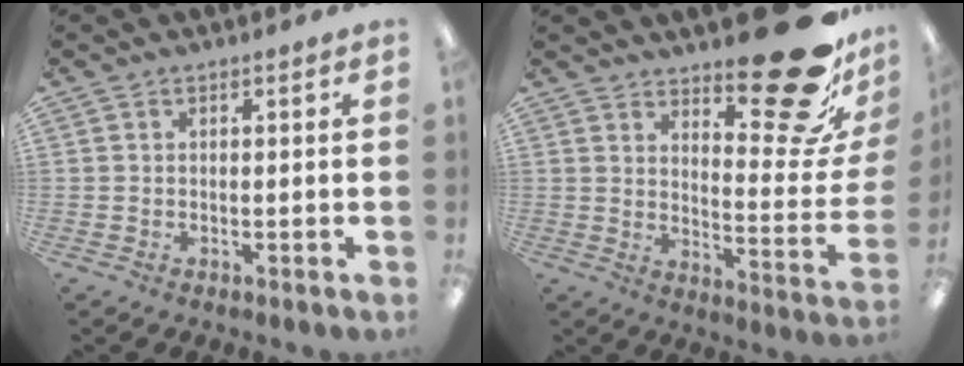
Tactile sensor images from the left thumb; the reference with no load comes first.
{"total": 23.6, "force": [16.4, 8.0, 15.0], "torque": [-0.168, -0.119, 0.264]}